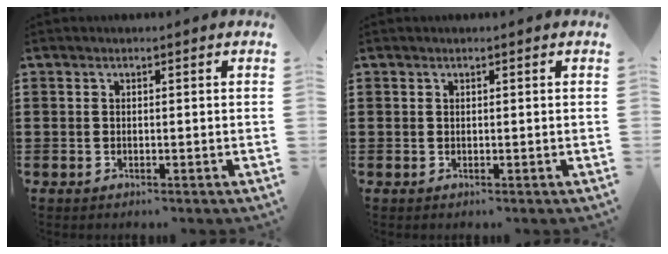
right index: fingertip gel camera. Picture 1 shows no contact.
{"total": 0.0}